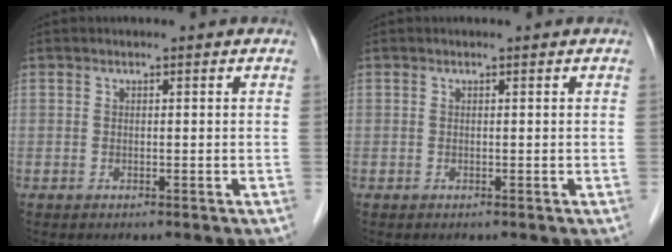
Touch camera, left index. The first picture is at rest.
{"total": 0.0}